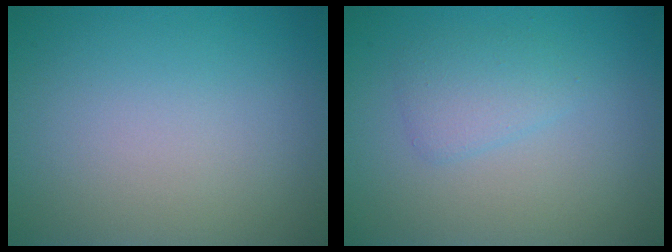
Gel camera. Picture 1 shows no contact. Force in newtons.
{"total": 1.9, "press": 1.9, "slide": 0.1}